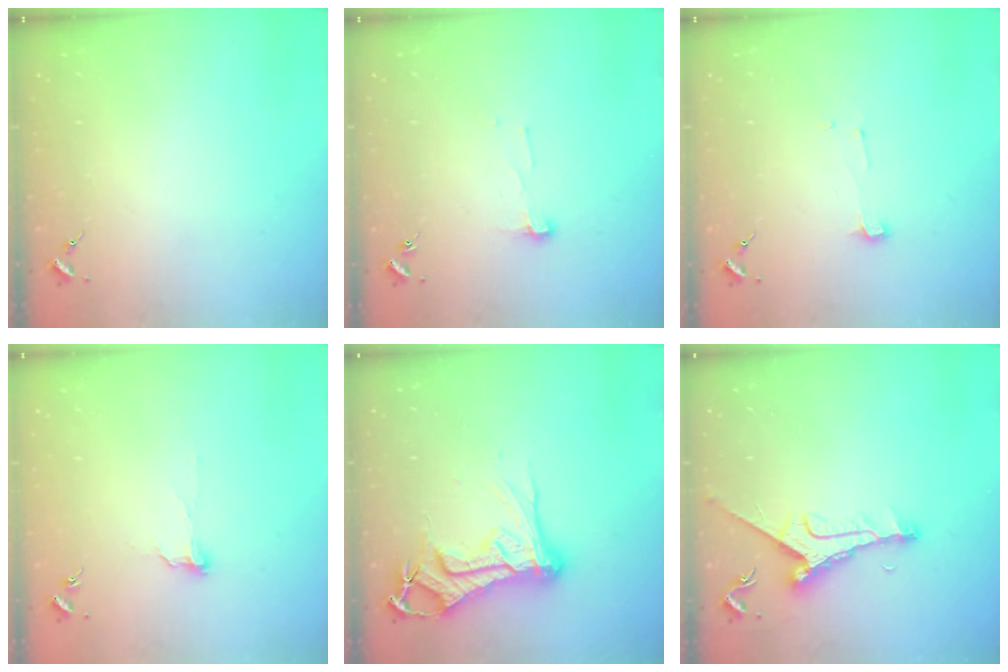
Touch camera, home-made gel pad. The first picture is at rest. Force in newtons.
{"total": 5.2, "press": 5.2, "slide": 0.5}
{"total": 3.8, "press": 3.8, "slide": 0.5}
{"total": 5.5, "press": 5.5, "slide": 0.5}
{"total": 16.5, "press": 16.5, "slide": 1.8}
{"total": 9.9, "press": 9.8, "slide": 0.7}